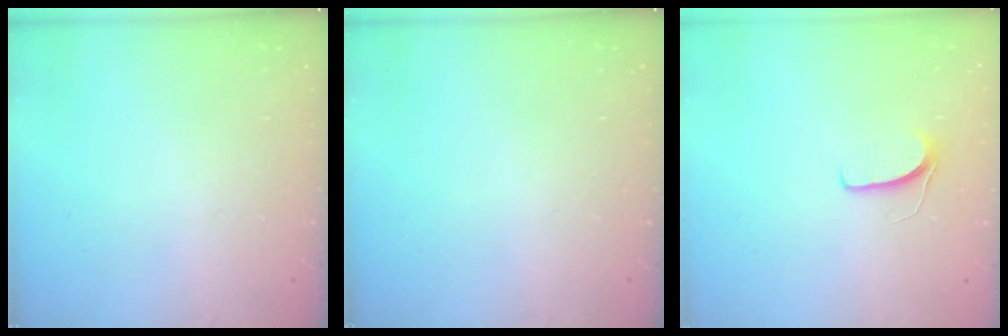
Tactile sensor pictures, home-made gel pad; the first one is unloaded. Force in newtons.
{"total": 0.0}
{"total": 5.9, "press": 5.9, "slide": 0.4}